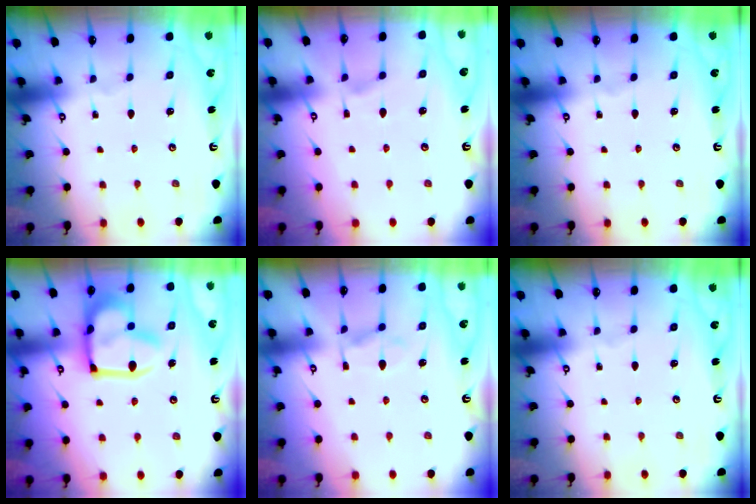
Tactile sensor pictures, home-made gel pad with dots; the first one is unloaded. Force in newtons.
{"total": 2.9, "press": 2.7, "slide": 1.1}
{"total": 0.0}
{"total": 16.4, "press": 16.4, "slide": 1.2}
{"total": 1.7, "press": 1.1, "slide": 1.3}
{"total": 0.0}